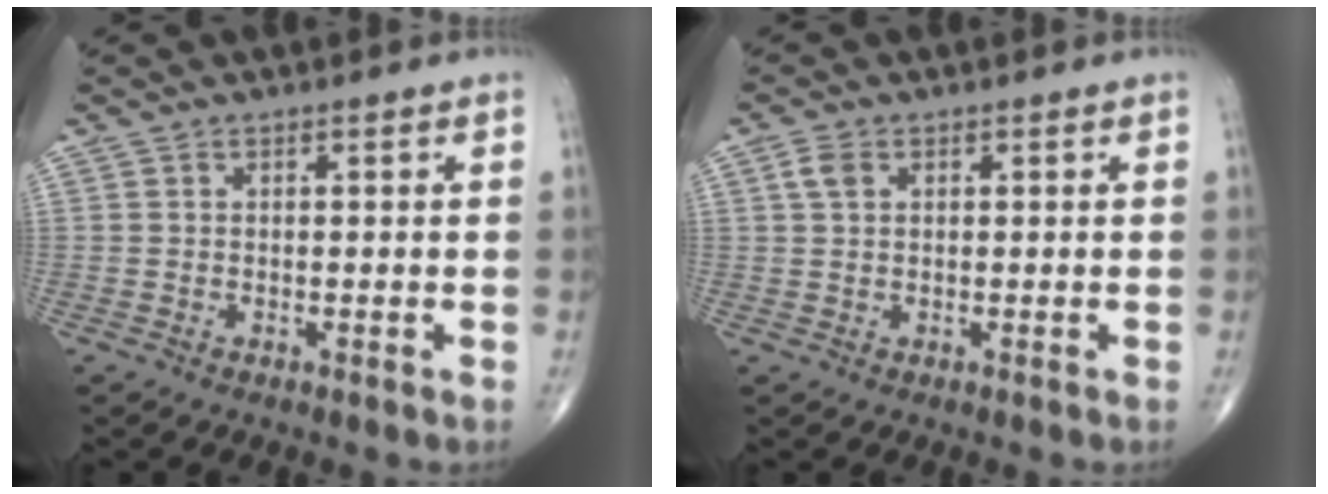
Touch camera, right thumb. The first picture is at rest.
{"total": 2.5, "force": [1.0, 1.6, 1.7], "torque": [-0.033, 0.007, 0.020]}